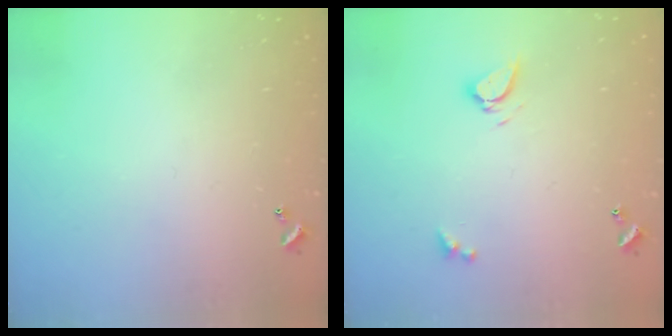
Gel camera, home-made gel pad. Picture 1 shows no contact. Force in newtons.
{"total": 3.5, "press": 3.4, "slide": 0.4}